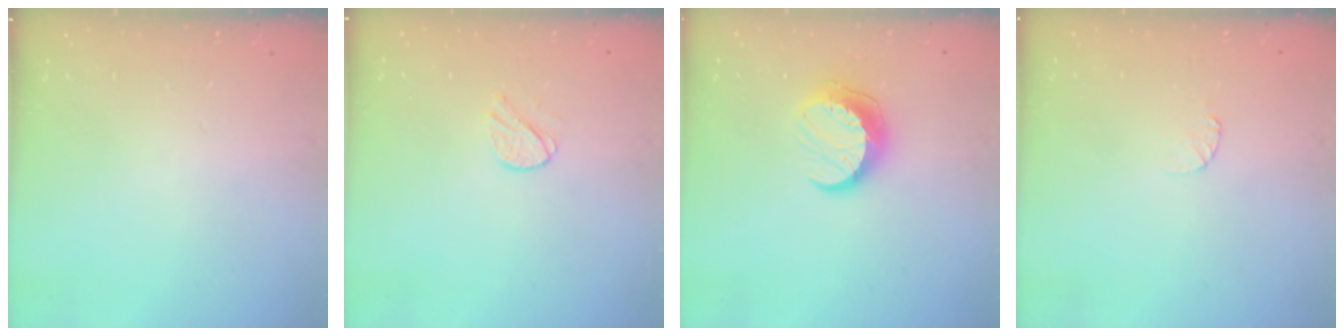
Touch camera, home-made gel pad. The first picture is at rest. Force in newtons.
{"total": 4.7, "press": 4.6, "slide": 0.5}
{"total": 10.7, "press": 10.7, "slide": 0.3}
{"total": 3.6, "press": 3.6, "slide": 0.4}